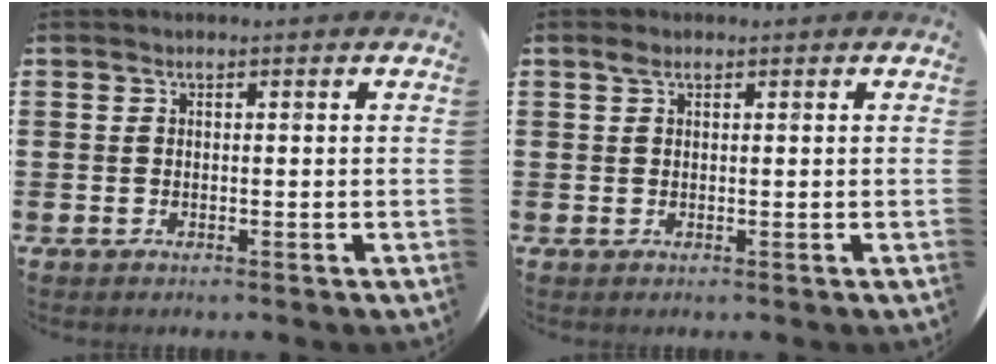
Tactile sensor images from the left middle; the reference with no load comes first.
{"total": 0.9, "force": [0.5, 0.5, 0.5], "torque": [-0.003, 0.001, 0.007]}